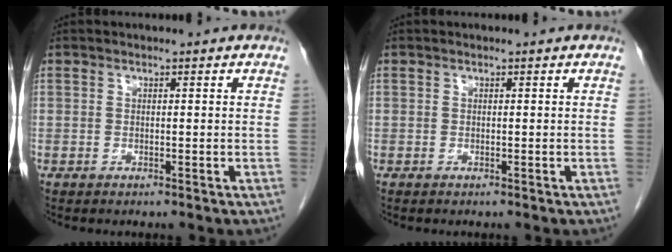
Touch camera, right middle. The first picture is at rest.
{"total": 0.0}